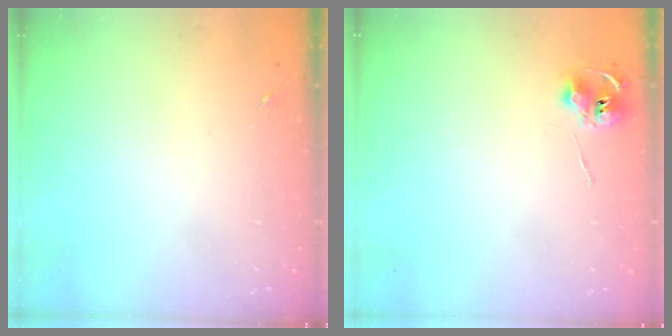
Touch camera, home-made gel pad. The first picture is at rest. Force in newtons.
{"total": 7.5, "press": 7.5, "slide": 0.5}